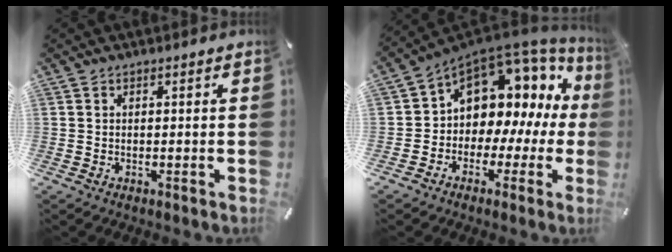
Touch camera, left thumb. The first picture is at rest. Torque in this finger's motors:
{"motor_torque": [1.94, 3.07, 1.77, -0.05, 0.22]}